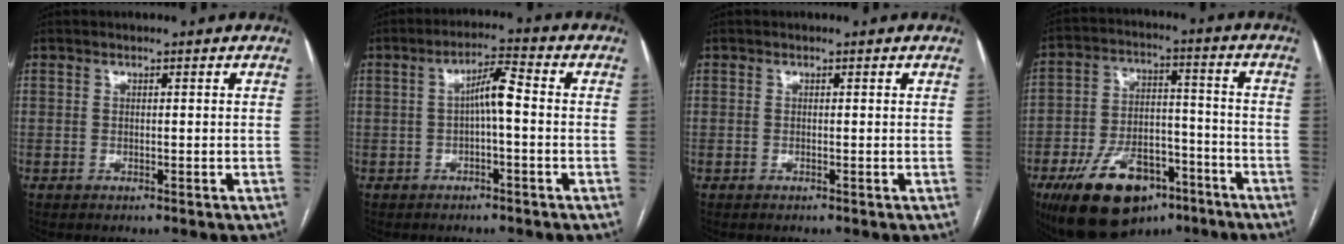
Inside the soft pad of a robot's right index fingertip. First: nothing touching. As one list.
[{"total": 4.8, "force": [-0.2, 0.7, 4.8], "torque": [-0.078, 0.018, -0.005]}, {"total": 0.0}, {"total": 17.4, "force": [-10.7, 9.1, 10.3], "torque": [-0.172, 0.021, -0.169]}]